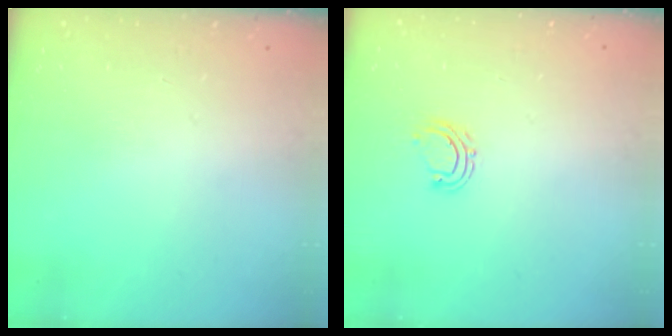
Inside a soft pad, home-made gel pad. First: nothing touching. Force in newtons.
{"total": 5.8, "press": 5.7, "slide": 1.1}